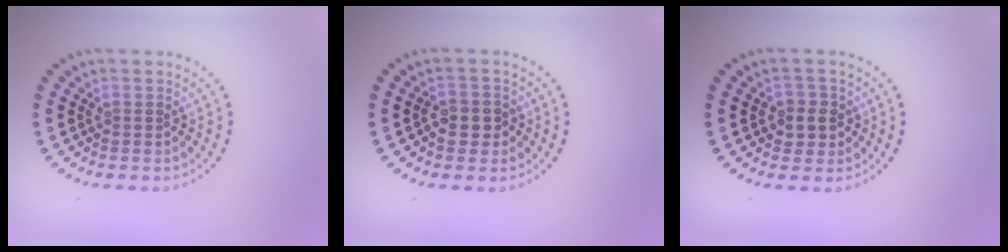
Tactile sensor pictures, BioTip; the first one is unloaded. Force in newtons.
{"total": 2.5, "press": 2.4, "slide": 0.6}
{"total": 2.2, "press": 2.0, "slide": 0.8}